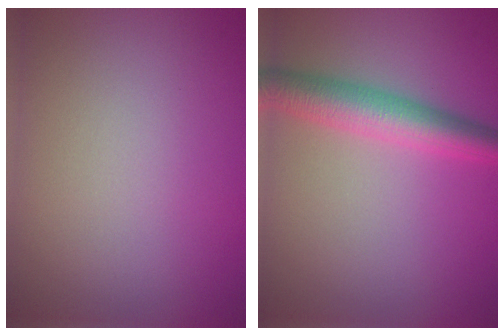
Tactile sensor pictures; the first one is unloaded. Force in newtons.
{"total": 4.7, "press": 4.7, "slide": 0.1}